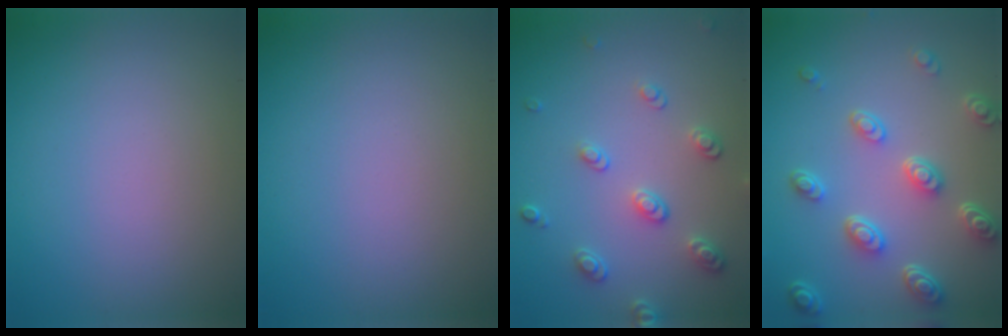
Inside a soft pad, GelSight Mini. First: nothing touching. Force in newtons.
{"total": 0.0}
{"total": 2.5, "press": 2.5, "slide": 0.4}
{"total": 5.2, "press": 3.8, "slide": 3.5}